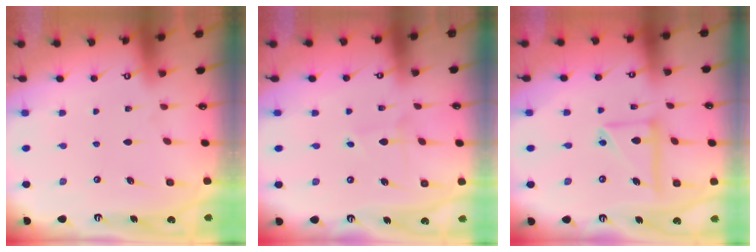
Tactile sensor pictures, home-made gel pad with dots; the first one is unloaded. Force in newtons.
{"total": 2.0, "press": 2.0, "slide": 0.1}
{"total": 11.2, "press": 11.1, "slide": 1.1}